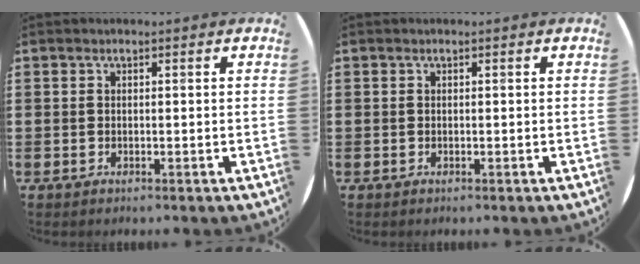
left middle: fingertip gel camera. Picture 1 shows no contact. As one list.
[{"total": 0.0}]